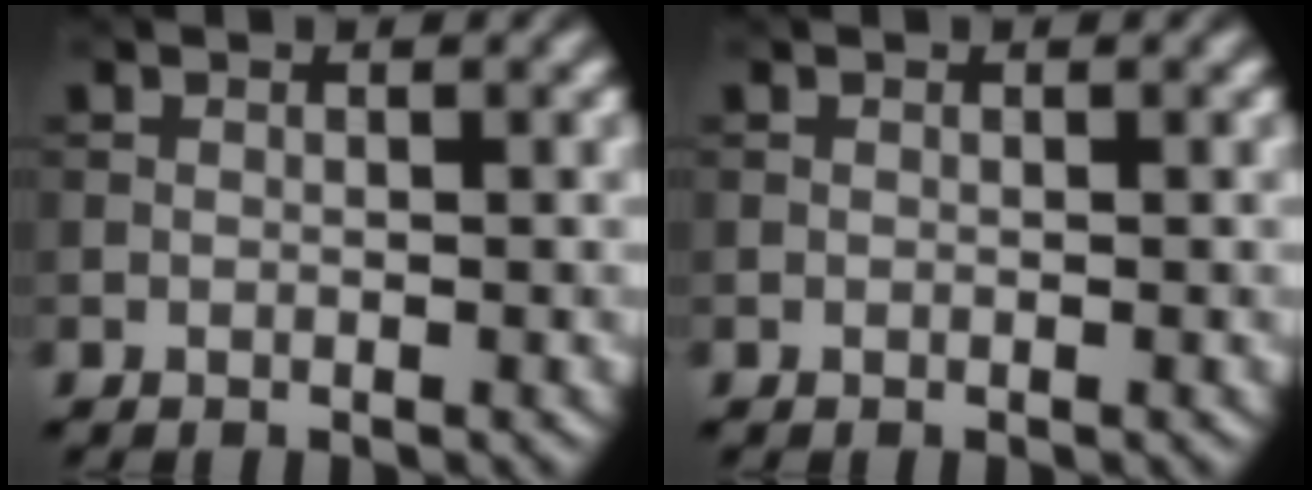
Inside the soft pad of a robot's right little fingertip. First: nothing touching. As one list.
[{"total": 0.0}]